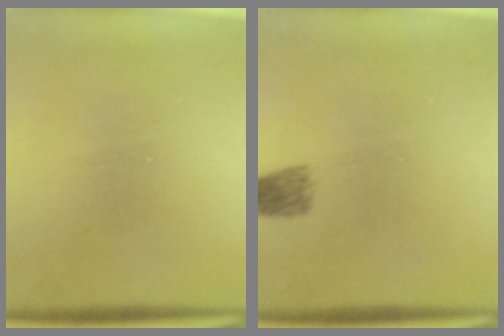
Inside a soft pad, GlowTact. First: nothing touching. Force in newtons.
{"total": 2.6}